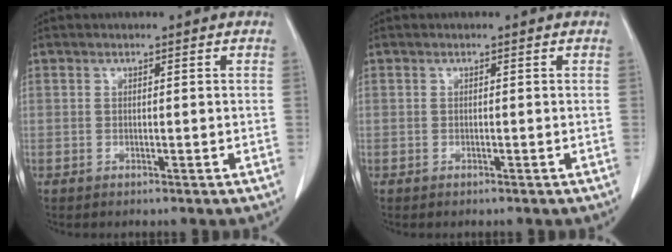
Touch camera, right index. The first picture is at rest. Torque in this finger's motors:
{"motor_torque": [0.05, -0.02, -0.02, 0.01]}